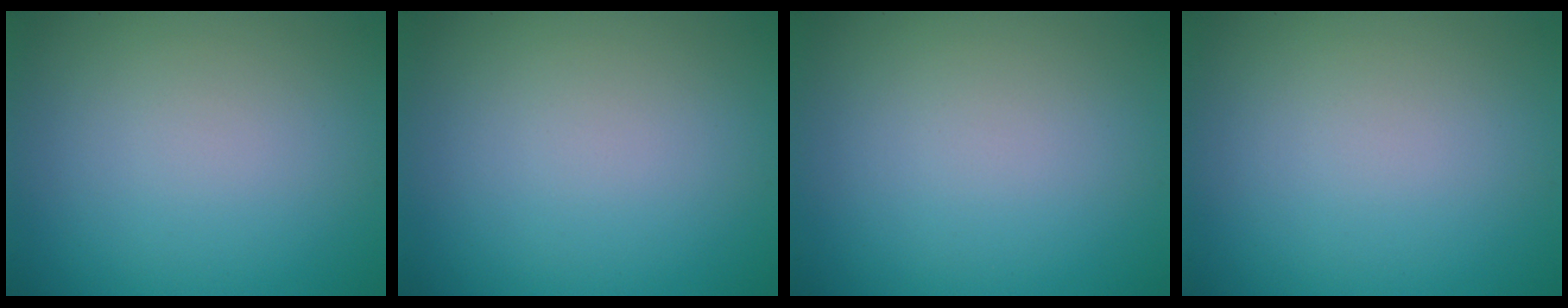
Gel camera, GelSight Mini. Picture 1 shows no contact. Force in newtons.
{"total": 0.0}
{"total": 0.0}
{"total": 0.0}